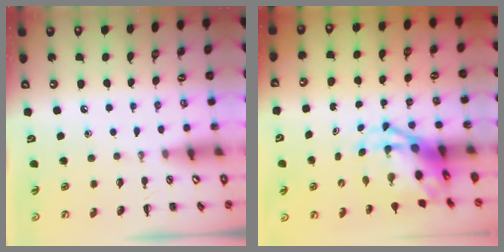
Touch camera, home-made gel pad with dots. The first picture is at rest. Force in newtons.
{"total": 7.2, "press": 6.9, "slide": 2.1}